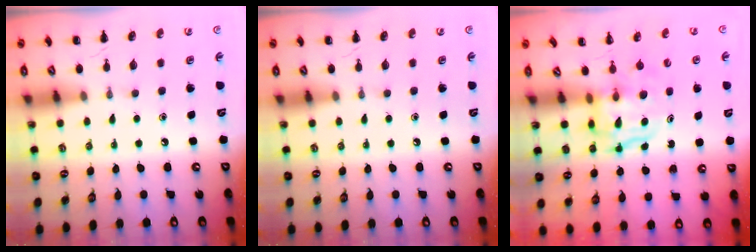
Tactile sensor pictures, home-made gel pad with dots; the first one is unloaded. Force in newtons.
{"total": 0.0}
{"total": 3.6, "press": 3.6, "slide": 0.3}